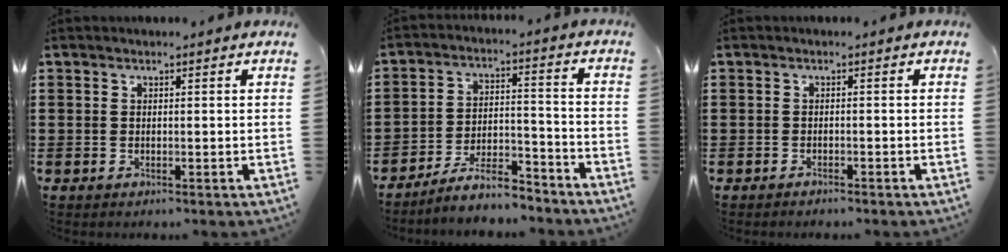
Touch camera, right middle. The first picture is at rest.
{"total": 7.7, "force": [-6.9, 1.0, 3.3], "torque": [-0.059, 0.010, -0.131]}
{"total": 0.9, "force": [-0.8, -0.1, 0.1], "torque": [-0.006, -0.003, -0.017]}